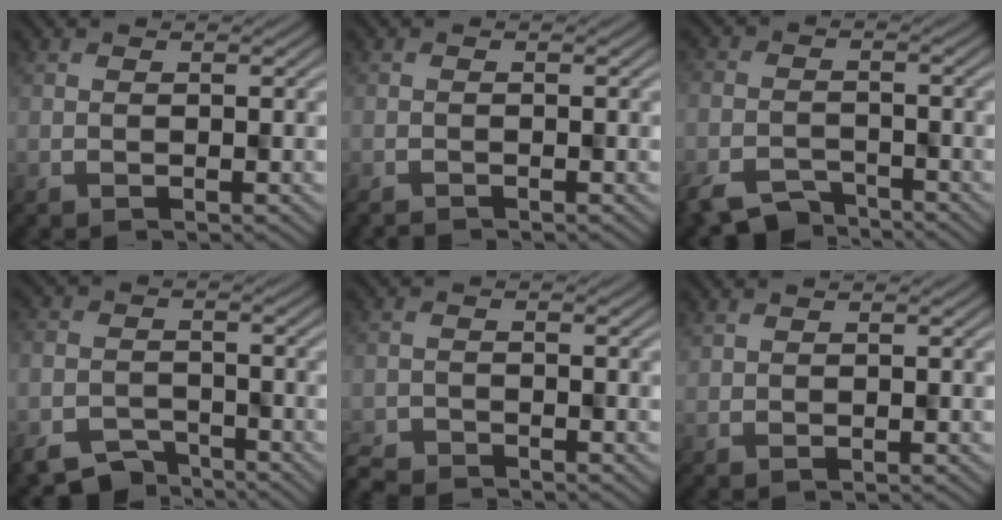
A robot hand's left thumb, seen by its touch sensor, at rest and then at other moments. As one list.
[{"total": 1.1, "force": [-1.1, 0.0, 0.0], "torque": [0.001, -0.003, -0.019]}, {"total": 6.3, "force": [-4.8, 3.3, 2.4], "torque": [-0.050, -0.018, -0.089]}, {"total": 5.6, "force": [-4.2, 3.2, 1.8], "torque": [-0.036, -0.016, -0.076]}, {"total": 3.5, "force": [-3.3, 0.7, 0.5], "torque": [-0.016, -0.011, -0.065]}, {"total": 0.6, "force": [0.5, 0.4, -0.2], "torque": [0.000, -0.003, 0.010]}]